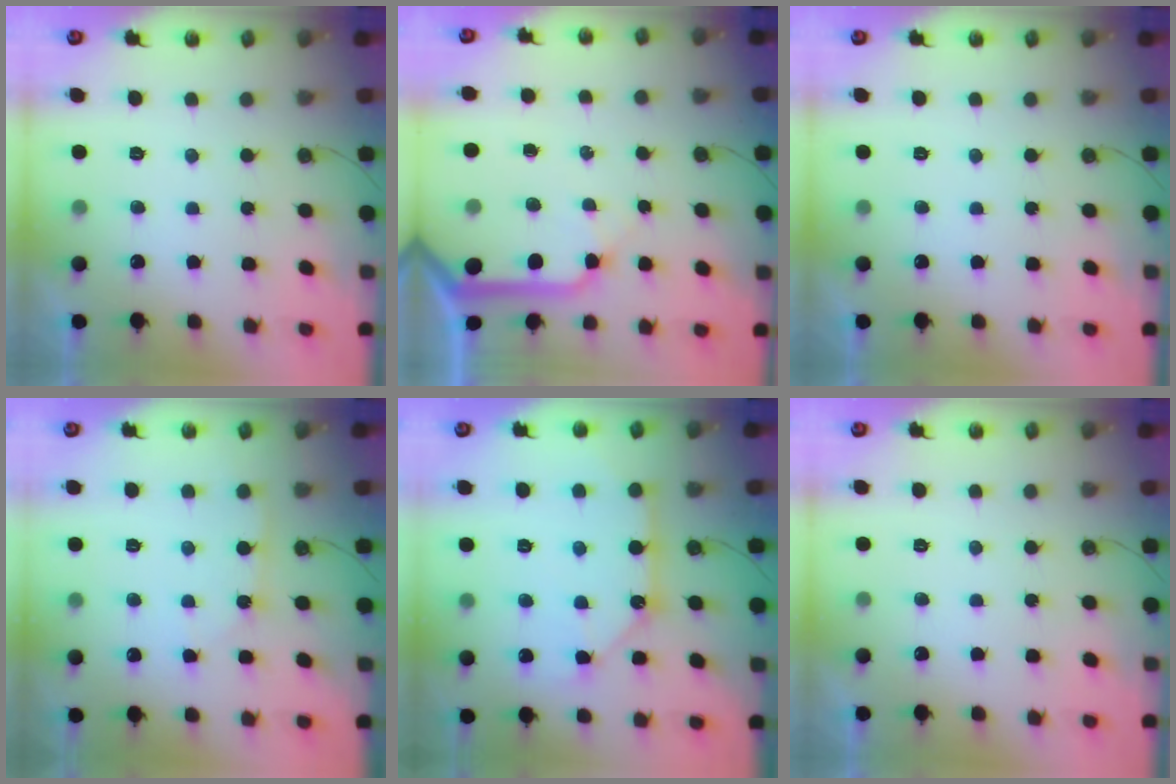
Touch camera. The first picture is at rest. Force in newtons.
{"total": 13.6, "press": 13.5, "slide": 1.7}
{"total": 0.0}
{"total": 4.2, "press": 4.2, "slide": 0.3}
{"total": 10.5, "press": 10.5, "slide": 1.2}
{"total": 0.0}